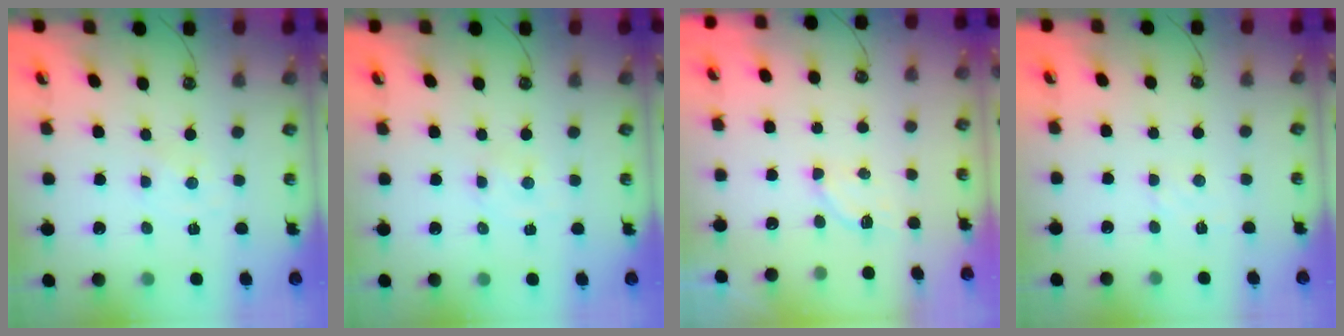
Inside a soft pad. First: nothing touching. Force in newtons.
{"total": 1.0, "press": 1.0, "slide": 0.2}
{"total": 2.9, "press": 2.9, "slide": 0.7}
{"total": 2.6, "press": 2.6, "slide": 0.4}